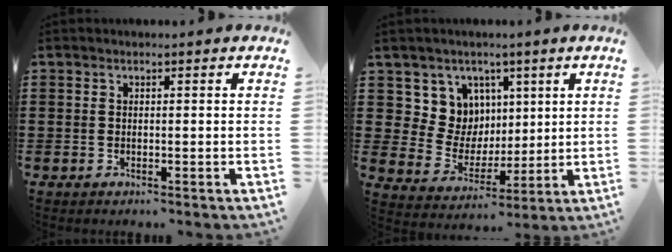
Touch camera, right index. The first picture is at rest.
{"total": 8.2, "force": [2.8, 7.6, 1.3], "torque": [-0.055, -0.021, 0.056]}